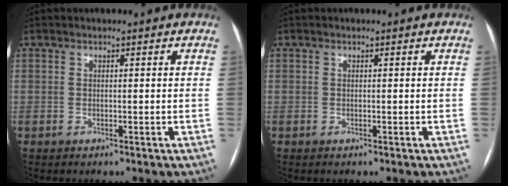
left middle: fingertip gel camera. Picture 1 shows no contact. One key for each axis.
{"total": 0.0}